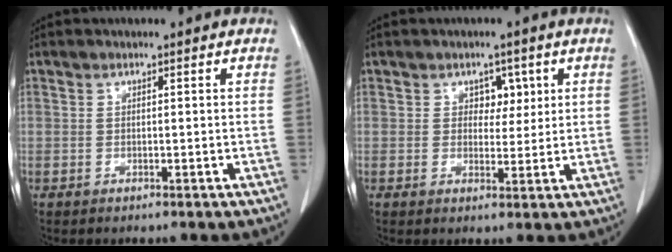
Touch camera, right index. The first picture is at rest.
{"total": 3.2, "force": [1.2, 2.3, 1.8], "torque": [-0.015, 0.004, 0.018]}